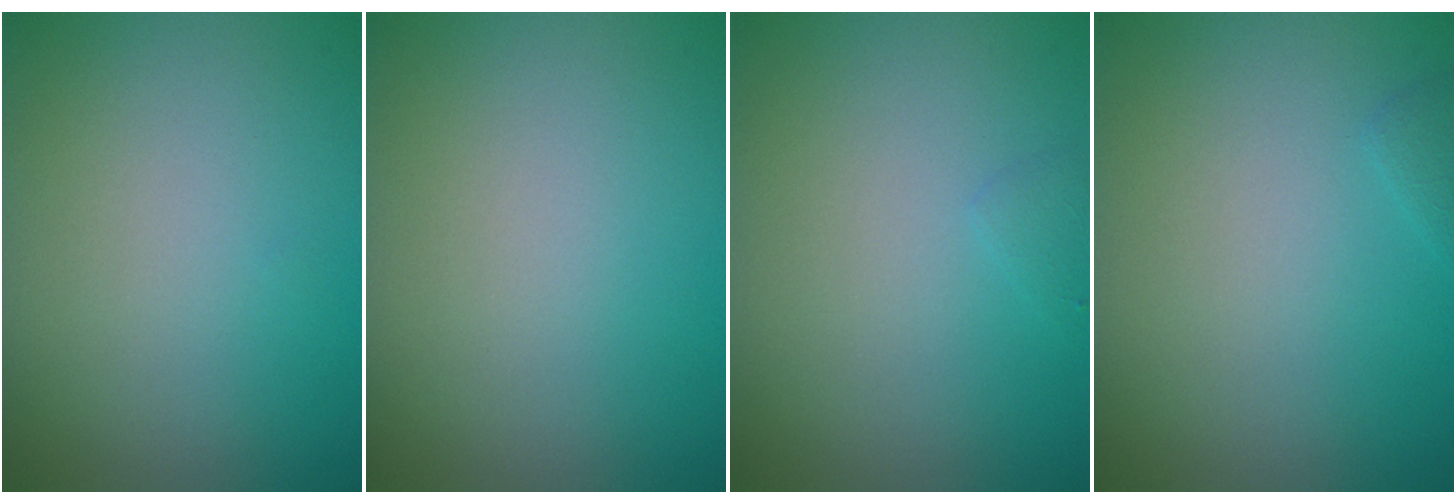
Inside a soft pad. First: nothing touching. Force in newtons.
{"total": 0.0}
{"total": 0.6, "press": 0.6, "slide": 0.0}
{"total": 0.7, "press": 0.7, "slide": 0.1}